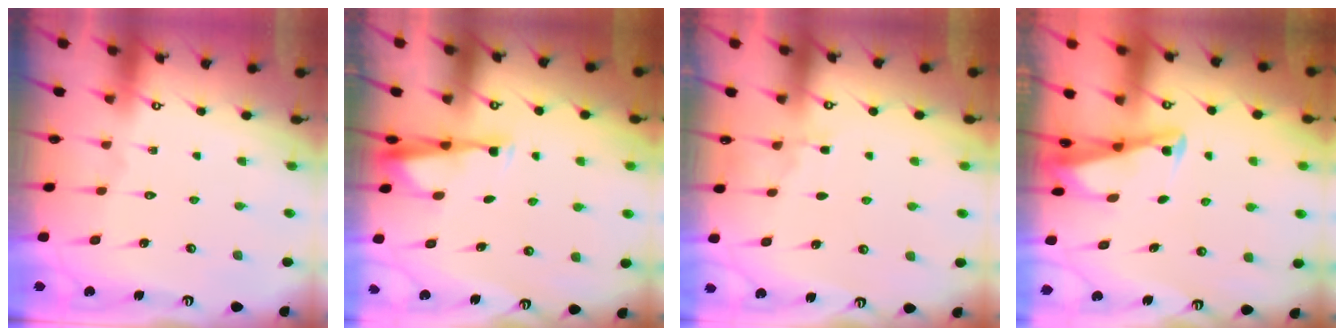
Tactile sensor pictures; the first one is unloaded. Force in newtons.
{"total": 4.1, "press": 4.0, "slide": 0.9}
{"total": 2.8, "press": 2.8, "slide": 0.4}
{"total": 2.7, "press": 2.7, "slide": 0.3}